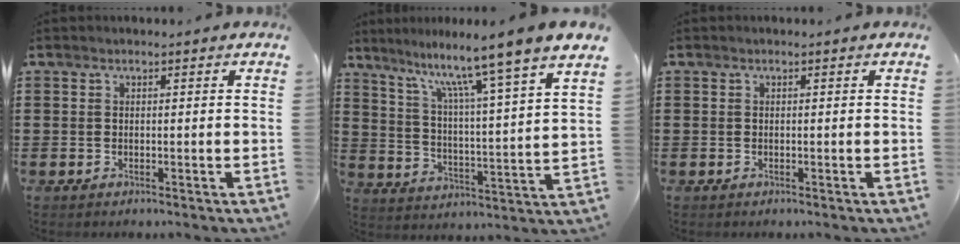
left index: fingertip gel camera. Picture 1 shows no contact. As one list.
[{"total": 9.5, "force": [7.9, -1.8, 4.9], "torque": [-0.110, -0.069, 0.118]}, {"total": 0.0}]